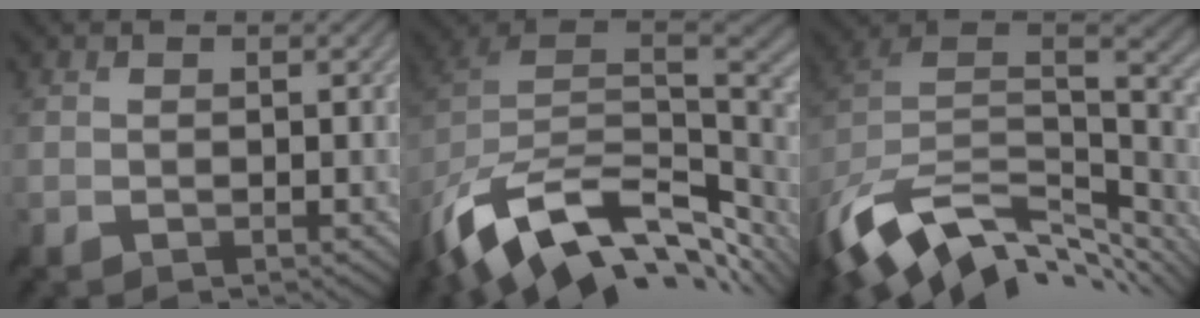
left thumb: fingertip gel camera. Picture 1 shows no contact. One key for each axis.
{"total": 15.2, "fx": -5.9, "fy": 9.5, "fz": 10.3, "tx": -0.234, "ty": -0.040, "tz": -0.085}
{"total": 13.2, "fx": -6.2, "fy": 7.9, "fz": 8.6, "tx": -0.199, "ty": -0.029, "tz": -0.088}